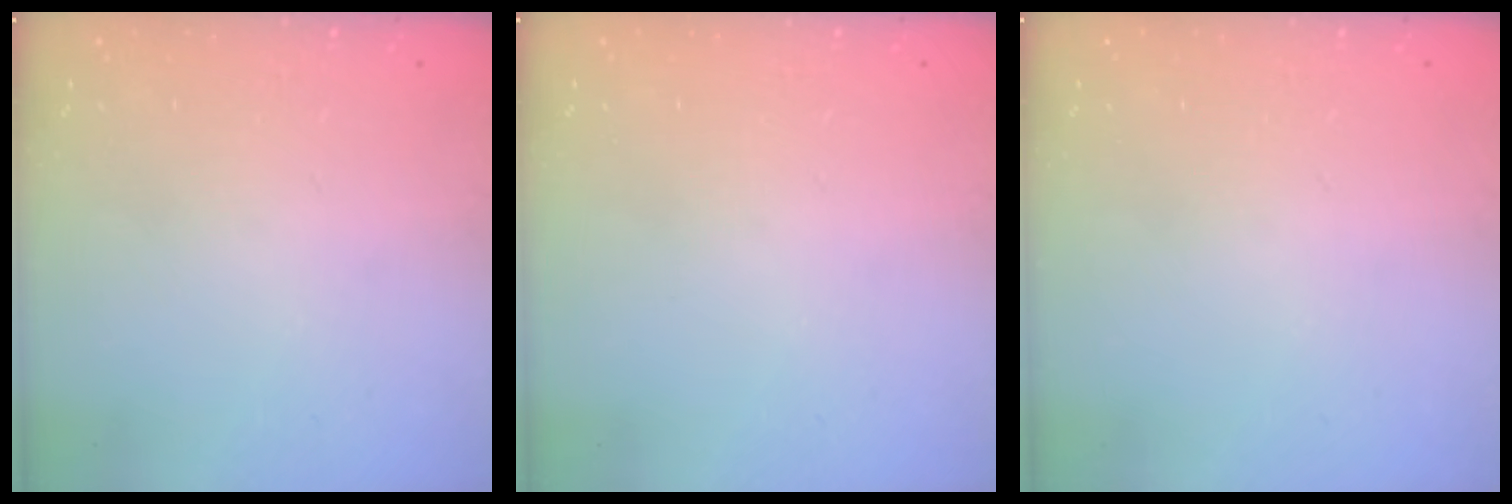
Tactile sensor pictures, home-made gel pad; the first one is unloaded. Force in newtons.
{"total": 0.0}
{"total": 0.0}